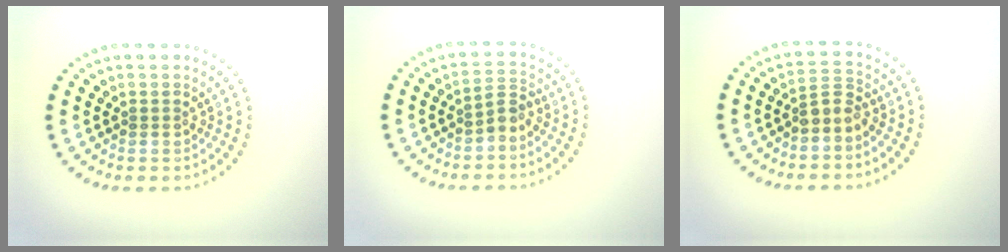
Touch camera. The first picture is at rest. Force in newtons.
{"total": 1.6, "press": 1.3, "slide": 1.0}
{"total": 1.9, "press": 1.5, "slide": 1.2}